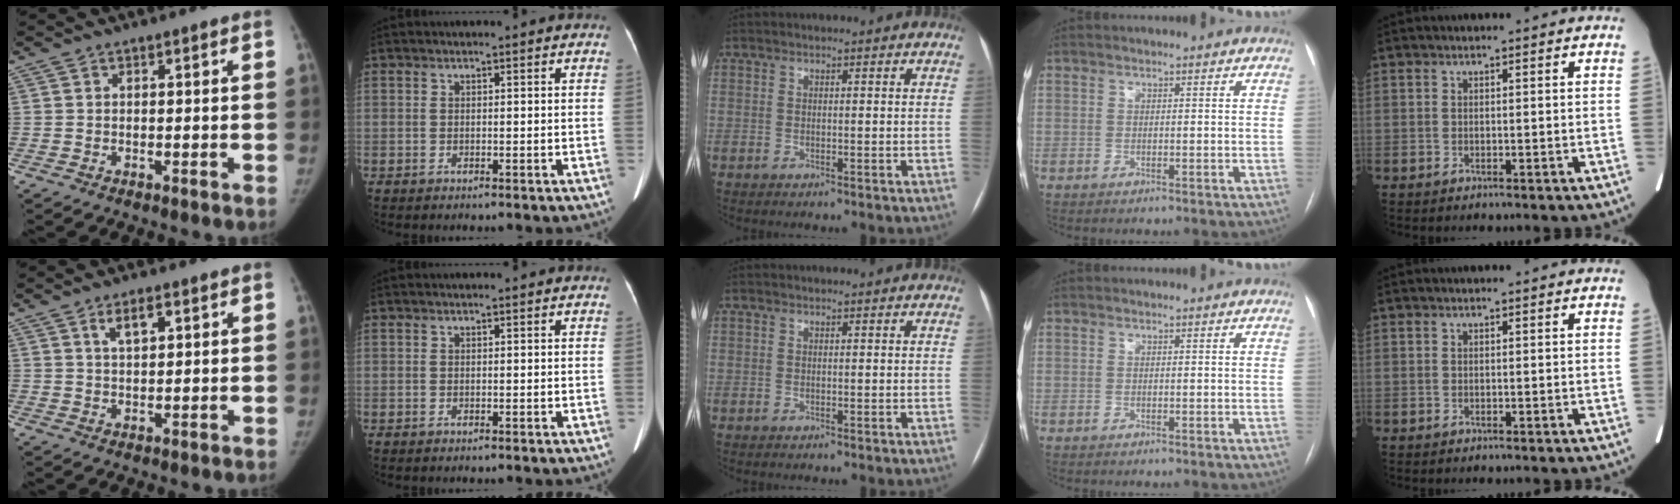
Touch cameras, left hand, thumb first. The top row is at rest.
{"thumb": {"total": 3.9, "force": [2.0, 1.6, 3.0], "torque": [-0.048, -0.006, 0.038]}}